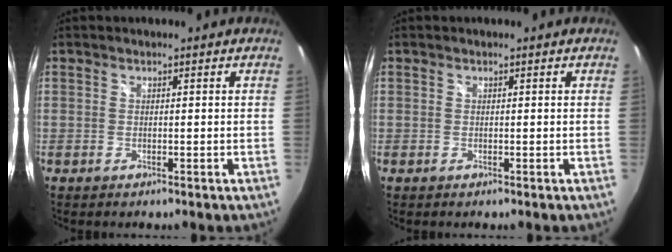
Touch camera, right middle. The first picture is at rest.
{"total": 0.0}